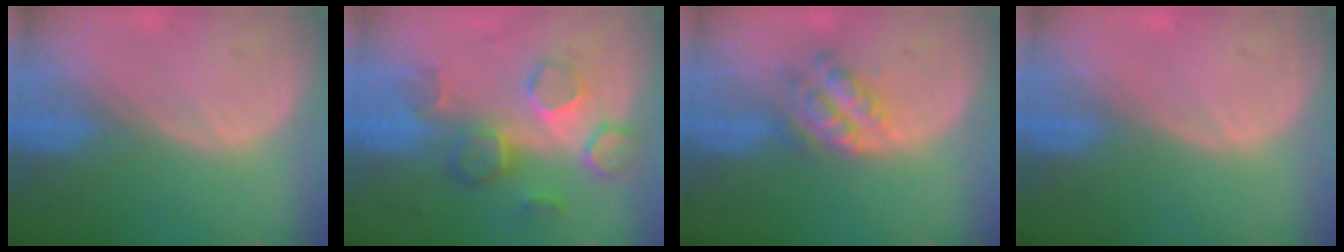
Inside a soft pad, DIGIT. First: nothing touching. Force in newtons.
{"total": 8.6, "press": 7.6, "slide": 4.0}
{"total": 5.4, "press": 5.0, "slide": 2.2}
{"total": 0.5, "press": 0.0, "slide": 0.5}